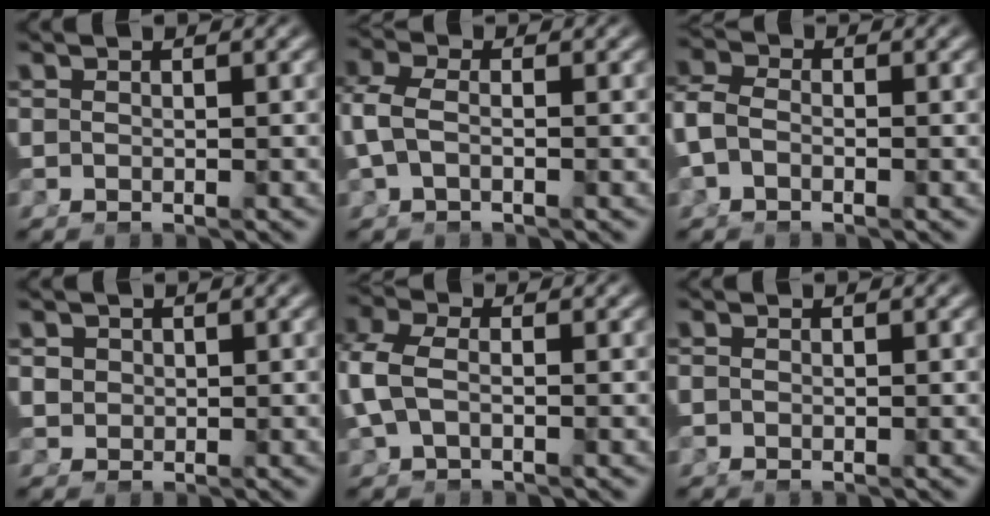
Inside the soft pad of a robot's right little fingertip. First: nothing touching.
{"total": 3.3, "force": [0.0, 2.5, 2.2], "torque": [-0.063, 0.003, -0.004]}
{"total": 3.7, "force": [-0.3, 3.2, 1.9], "torque": [-0.052, 0.003, -0.014]}
{"total": 1.4, "force": [0.4, 1.3, 0.2], "torque": [-0.006, -0.002, 0.012]}
{"total": 3.9, "force": [0.0, 3.1, 2.5], "torque": [-0.076, 0.000, 0.000]}
{"total": 0.6, "force": [-0.2, 0.5, 0.2], "torque": [-0.008, -0.003, -0.003]}